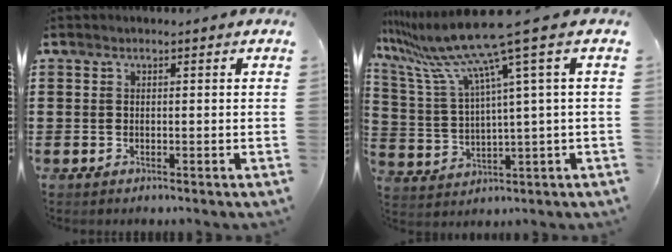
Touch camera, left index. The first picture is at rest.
{"total": 11.2, "force": [7.1, -0.2, 8.6], "torque": [-0.217, -0.046, 0.105]}